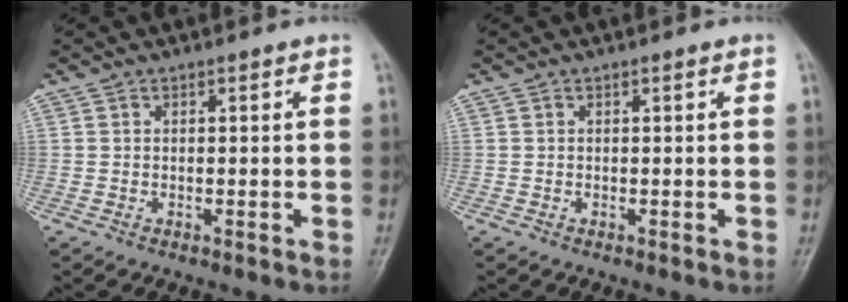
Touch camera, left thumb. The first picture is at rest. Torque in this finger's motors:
{"motor_torque": [0.00, 0.00, 0.00, 0.00, 0.00]}